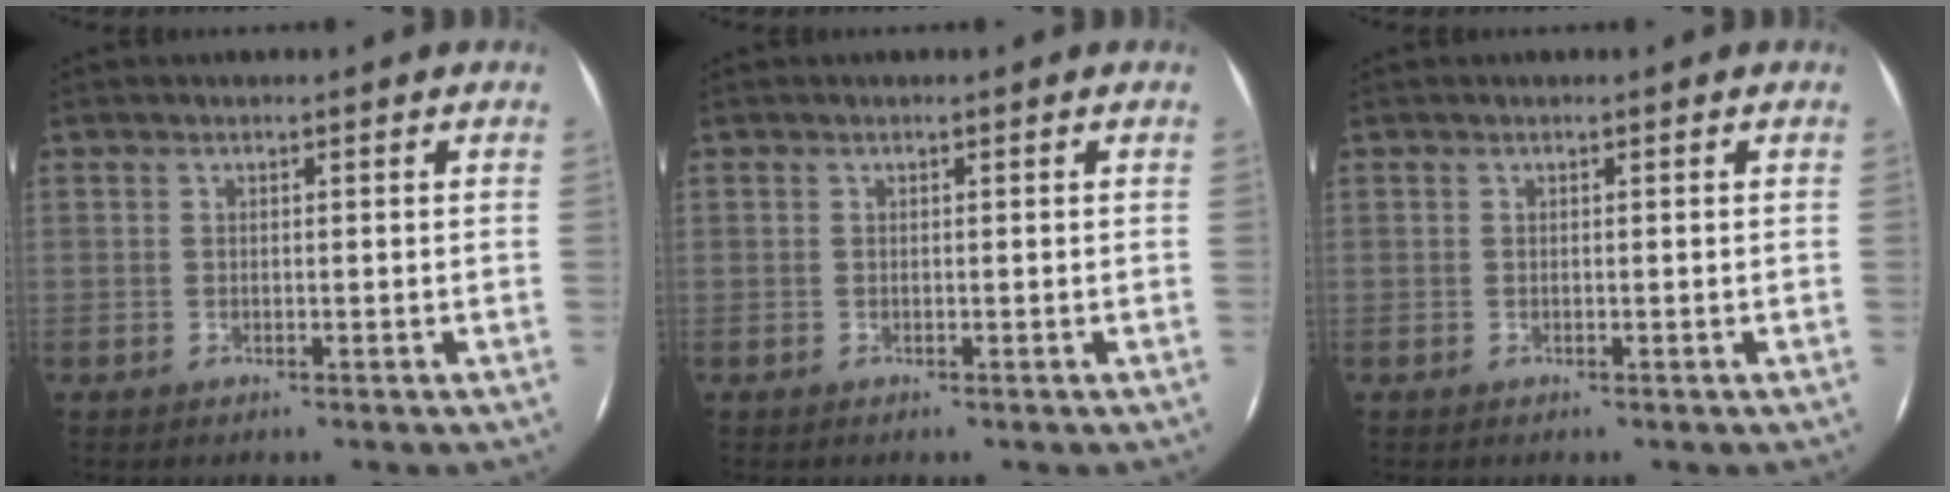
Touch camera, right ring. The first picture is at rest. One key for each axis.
{"total": 0.0}
{"total": 0.0}